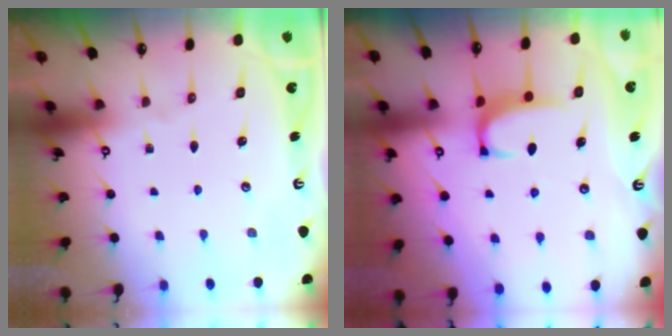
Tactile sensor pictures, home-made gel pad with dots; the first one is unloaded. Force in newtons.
{"total": 1.5, "press": 1.4, "slide": 0.4}